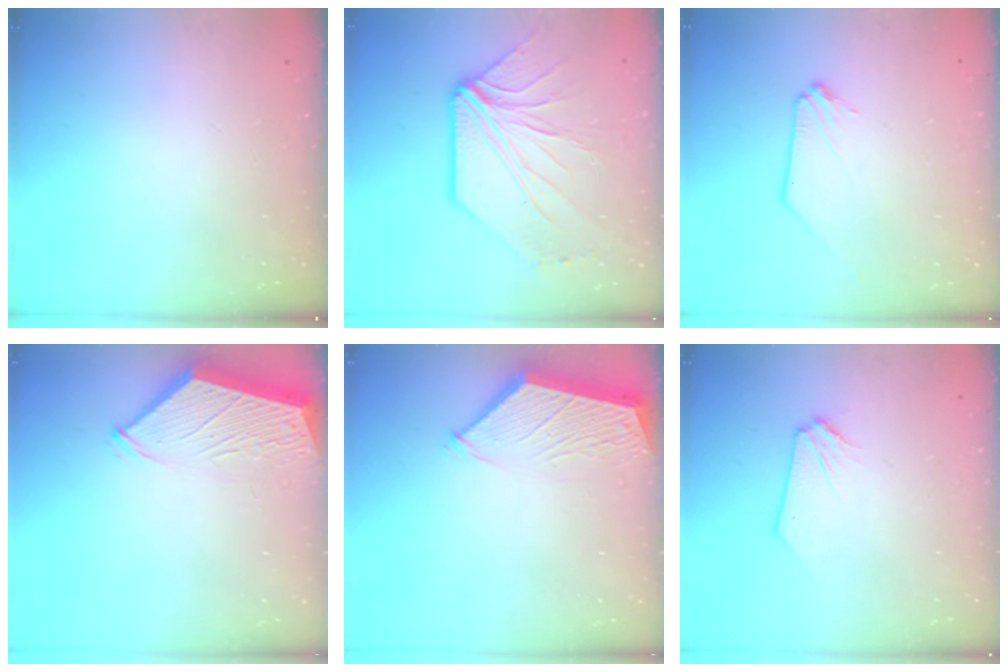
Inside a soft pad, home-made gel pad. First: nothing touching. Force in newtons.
{"total": 9.6, "press": 9.5, "slide": 1.7}
{"total": 0.0}
{"total": 3.3, "press": 3.3, "slide": 0.5}
{"total": 3.4, "press": 3.3, "slide": 0.5}
{"total": 0.0}